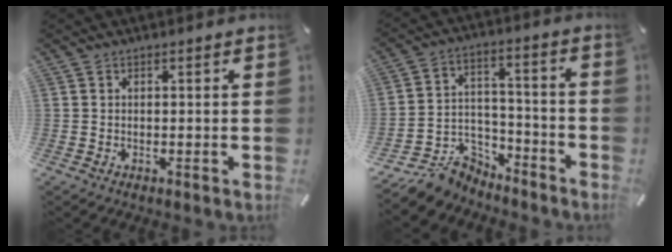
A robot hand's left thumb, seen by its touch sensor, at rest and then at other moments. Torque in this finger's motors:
{"motor_torque": [-0.27, 1.02, -0.05, 0.21, 0.01]}